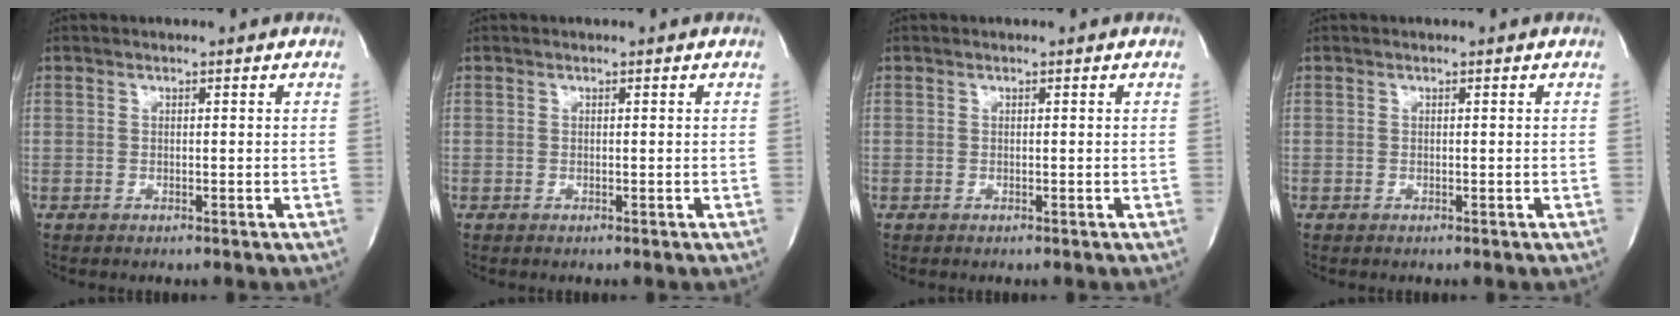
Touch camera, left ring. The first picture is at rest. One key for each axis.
{"total": 0.0}
{"total": 0.0}
{"total": 0.0}